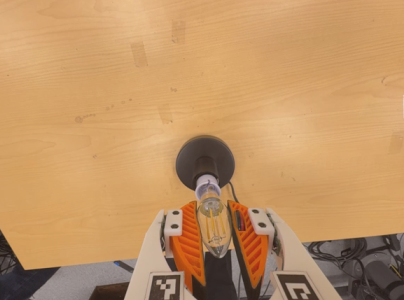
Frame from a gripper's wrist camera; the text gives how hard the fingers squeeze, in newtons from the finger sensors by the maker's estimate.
{"total": 15.5, "left": 16.5, "right": 14.4}